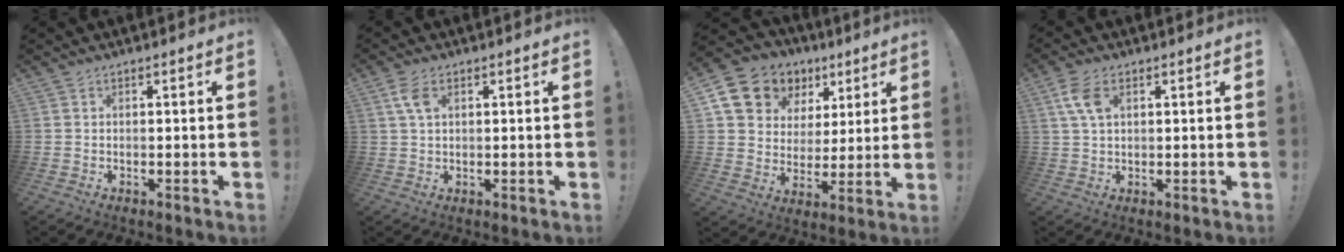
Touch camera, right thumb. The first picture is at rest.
{"total": 4.7, "force": [1.7, 2.5, 3.6], "torque": [-0.075, 0.000, 0.031]}
{"total": 13.9, "force": [7.9, 10.4, 4.9], "torque": [-0.090, -0.044, 0.163]}
{"total": 6.6, "force": [2.5, 3.7, 4.9], "torque": [-0.105, -0.002, 0.046]}